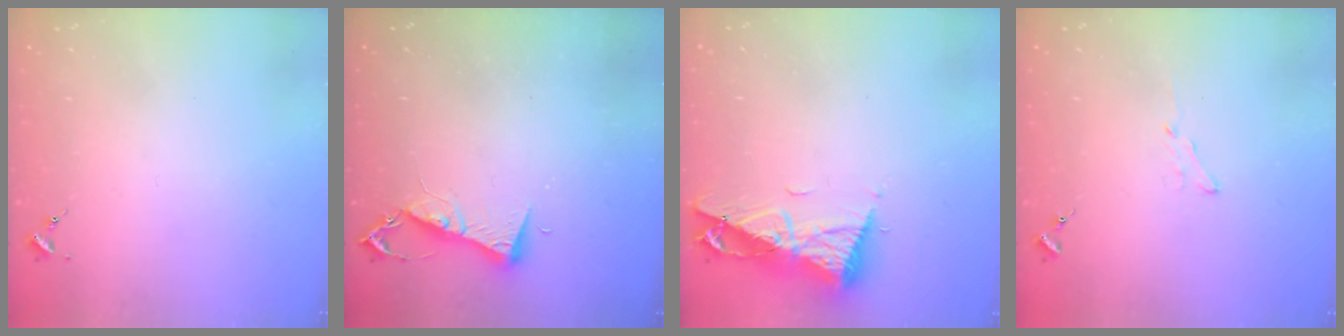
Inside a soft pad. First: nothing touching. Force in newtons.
{"total": 7.2, "press": 7.1, "slide": 0.7}
{"total": 10.4, "press": 10.3, "slide": 1.4}
{"total": 3.6, "press": 3.6, "slide": 0.4}